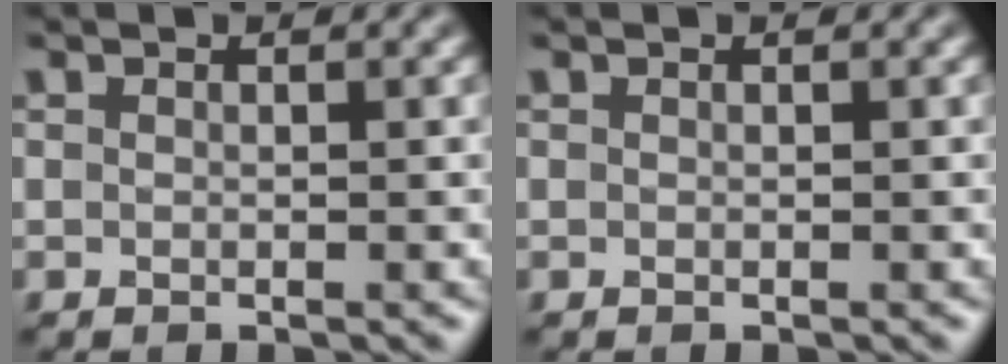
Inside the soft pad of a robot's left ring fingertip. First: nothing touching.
{"total": 0.0}